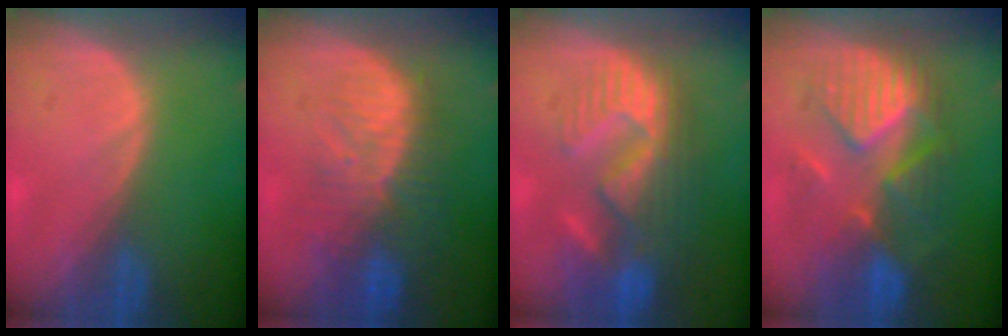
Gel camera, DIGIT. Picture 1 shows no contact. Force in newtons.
{"total": 10.3, "press": 8.8, "slide": 5.4}
{"total": 11.0, "press": 9.8, "slide": 5.0}
{"total": 9.4, "press": 9.3, "slide": 1.6}